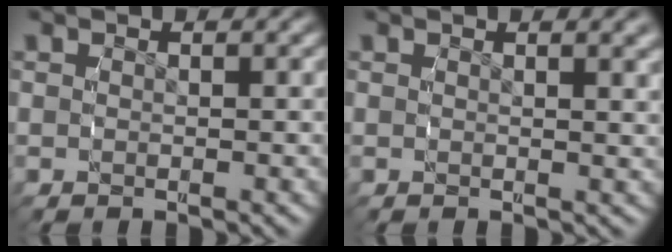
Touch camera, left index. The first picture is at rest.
{"total": 1.4, "force": [0.9, -0.2, 1.0], "torque": [-0.012, -0.001, 0.012]}